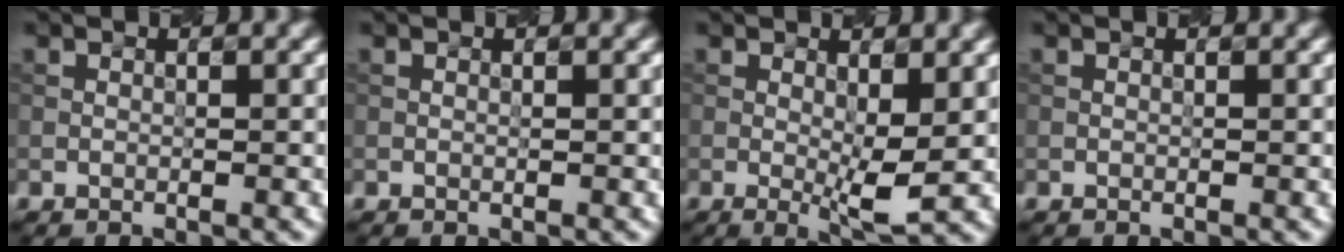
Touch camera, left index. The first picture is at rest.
{"total": 0.0}
{"total": 3.7, "force": [0.1, 0.7, 3.6], "torque": [-0.063, -0.010, 0.008]}
{"total": 0.0}